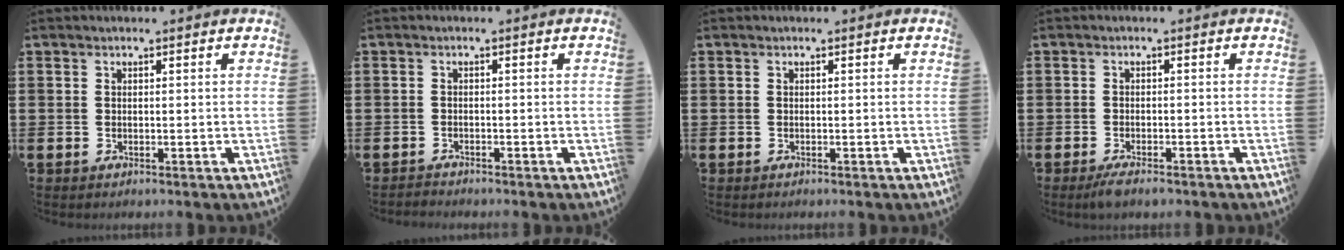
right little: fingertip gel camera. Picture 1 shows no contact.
{"total": 0.9, "force": [-0.9, 0.1, -0.1], "torque": [-0.001, 0.000, -0.019]}
{"total": 0.0}
{"total": 1.8, "force": [-1.4, 0.4, 1.1], "torque": [-0.020, 0.003, -0.027]}